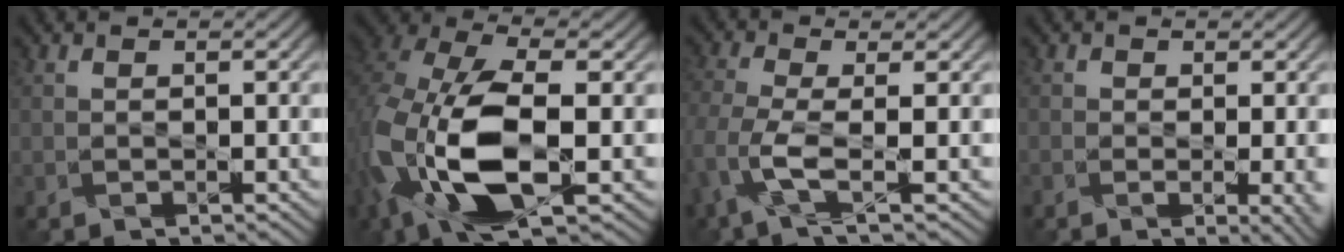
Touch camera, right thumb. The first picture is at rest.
{"total": 13.5, "force": [-3.5, 7.1, 10.9], "torque": [-0.278, -0.021, -0.062]}
{"total": 4.6, "force": [-2.2, 1.0, 3.8], "torque": [-0.092, 0.000, -0.055]}
{"total": 4.4, "force": [-1.2, 1.9, 3.8], "torque": [-0.043, -0.010, -0.006]}